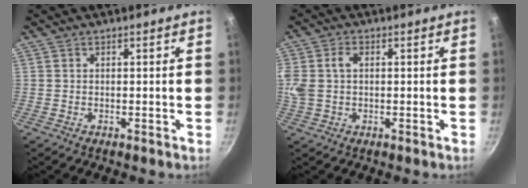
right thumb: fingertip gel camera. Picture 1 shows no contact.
{"total": 6.5, "force": [0.9, 4.4, 4.7], "torque": [-0.097, 0.011, 0.015]}